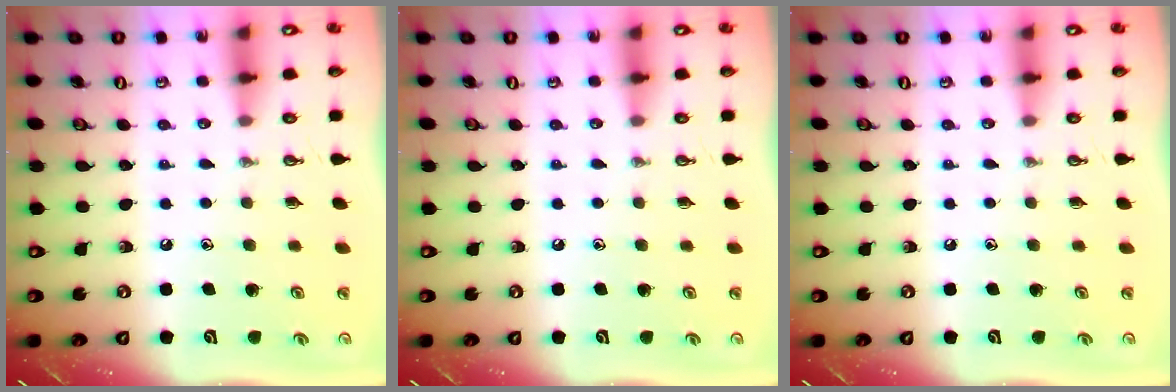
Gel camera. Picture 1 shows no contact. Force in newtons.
{"total": 0.0}
{"total": 0.0}